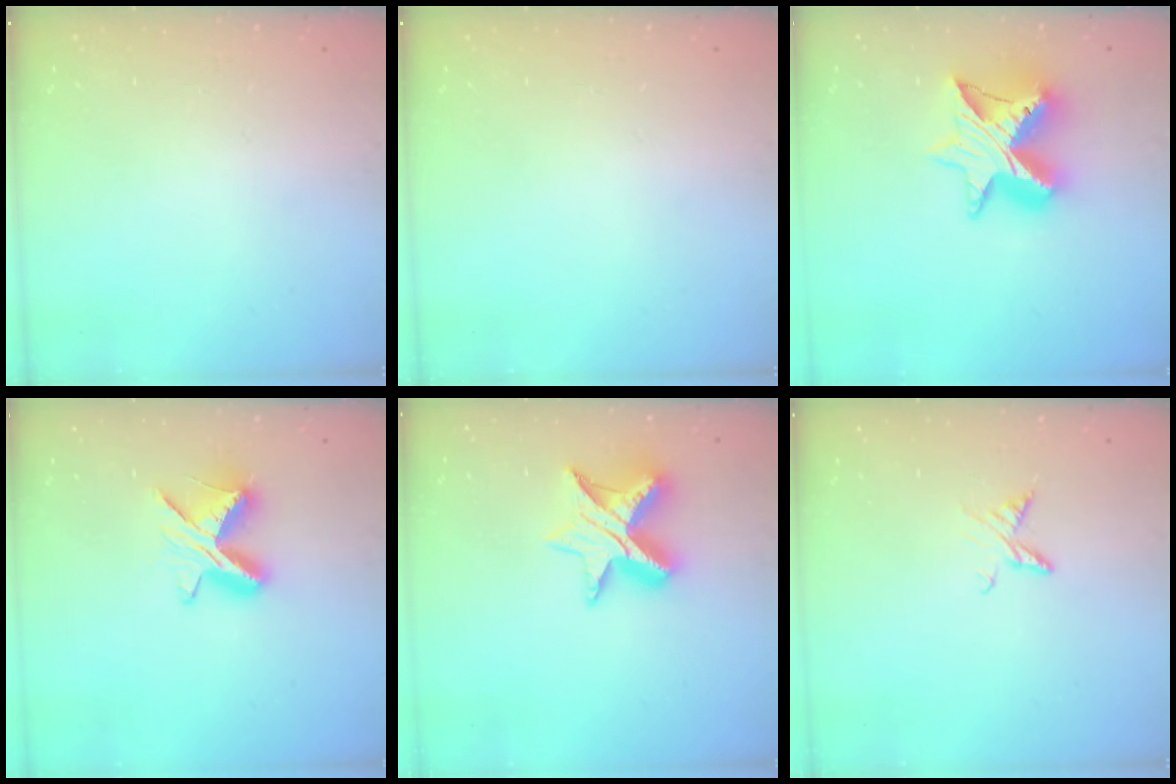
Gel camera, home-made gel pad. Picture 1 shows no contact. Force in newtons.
{"total": 0.0}
{"total": 13.3, "press": 13.2, "slide": 0.9}
{"total": 8.7, "press": 8.7, "slide": 0.2}
{"total": 11.4, "press": 11.4, "slide": 0.7}
{"total": 5.7, "press": 5.6, "slide": 0.7}